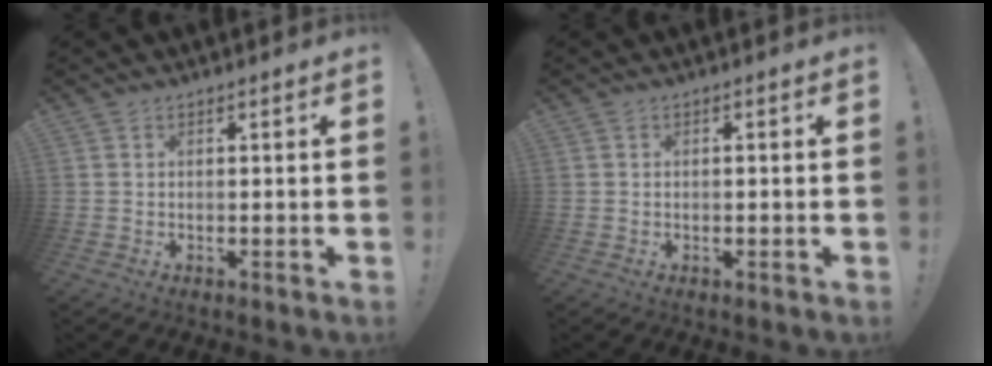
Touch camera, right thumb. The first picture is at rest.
{"total": 0.6, "force": [-0.4, 0.1, 0.4], "torque": [-0.014, 0.003, -0.007]}